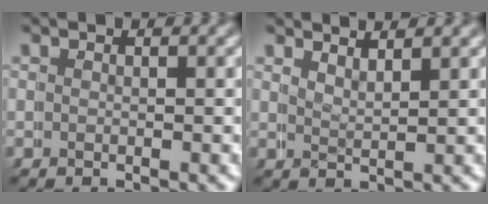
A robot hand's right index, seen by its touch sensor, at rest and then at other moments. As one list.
[{"total": 2.6, "force": [2.4, -0.8, -0.5], "torque": [-0.001, -0.006, 0.044]}]